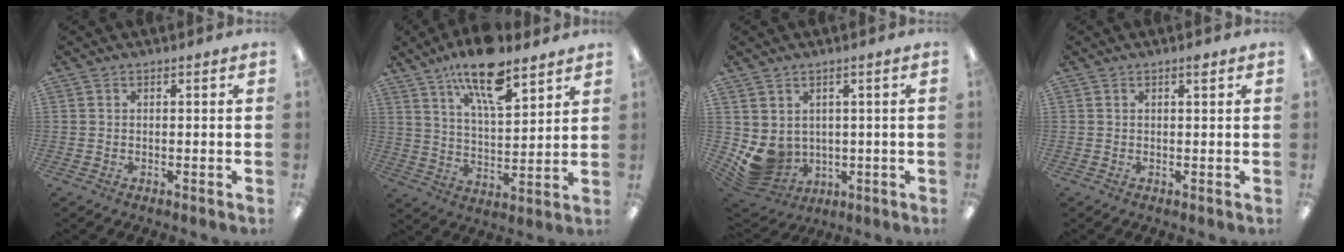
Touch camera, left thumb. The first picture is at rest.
{"total": 15.5, "force": [10.9, 5.2, 9.6], "torque": [-0.161, -0.052, 0.185]}
{"total": 6.8, "force": [0.6, 6.4, 2.4], "torque": [-0.075, -0.020, 0.021]}
{"total": 1.0, "force": [0.7, 0.1, 0.7], "torque": [-0.007, -0.002, 0.010]}